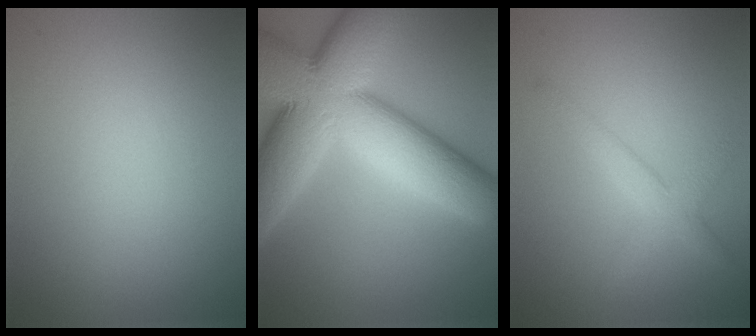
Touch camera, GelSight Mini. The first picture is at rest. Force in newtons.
{"total": 15.4, "press": 15.4, "slide": 0.4}
{"total": 2.6, "press": 2.6, "slide": 0.1}